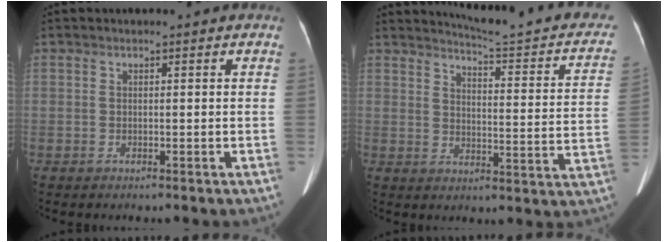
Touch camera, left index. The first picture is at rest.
{"total": 17.0, "force": [15.5, 1.9, 6.7], "torque": [-0.077, -0.059, 0.174]}